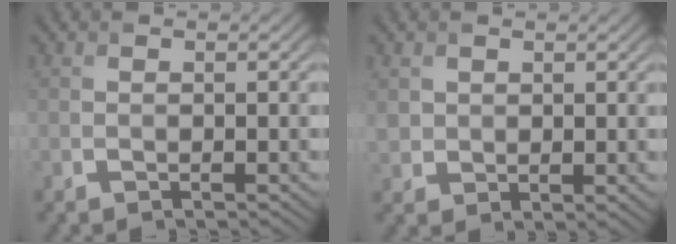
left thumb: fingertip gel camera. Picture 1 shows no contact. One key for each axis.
{"total": 2.2, "fx": 1.2, "fy": 1.7, "fz": 0.6, "tx": -0.020, "ty": -0.004, "tz": 0.029}